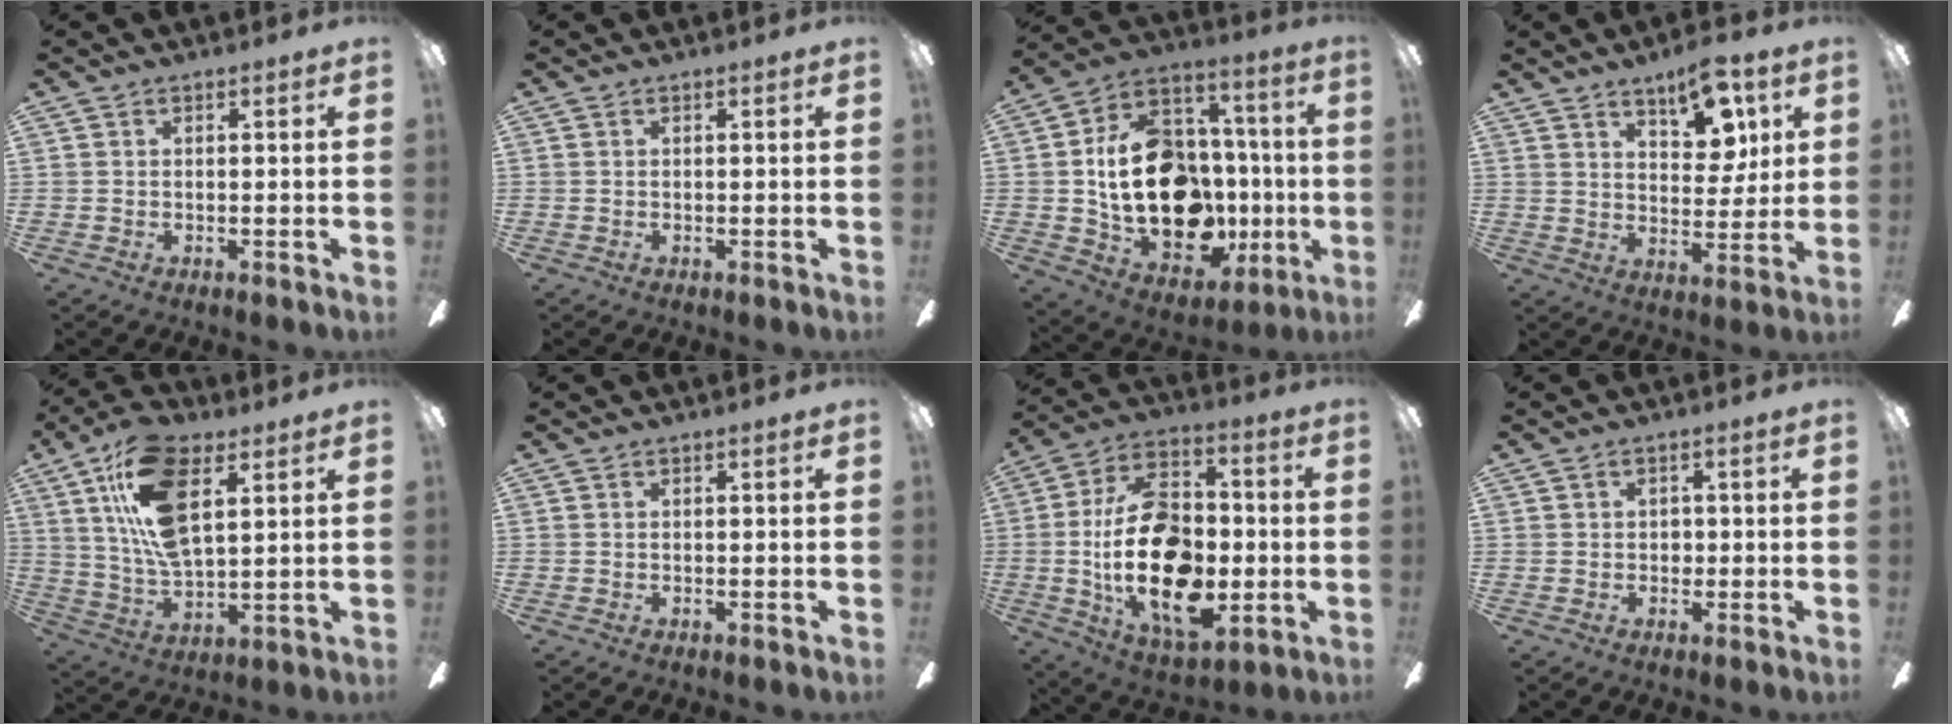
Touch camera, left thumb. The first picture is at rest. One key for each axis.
{"total": 0.0}
{"total": 23.4, "fx": -0.7, "fy": 17.0, "fz": 16.1, "tx": -0.297, "ty": 0.008, "tz": 0.005}
{"total": 11.5, "fx": 7.1, "fy": 5.3, "fz": 7.3, "tx": -0.093, "ty": -0.029, "tz": 0.120}
{"total": 17.9, "fx": 8.1, "fy": 8.4, "fz": 13.5, "tx": -0.276, "ty": -0.018, "tz": 0.141}
{"total": 0.0}
{"total": 24.9, "fx": -2.8, "fy": 15.1, "fz": 19.6, "tx": -0.376, "ty": 0.007, "tz": -0.042}
{"total": 1.7, "fx": 0.1, "fy": 1.5, "fz": 0.8, "tx": -0.017, "ty": 0.007, "tz": -0.001}